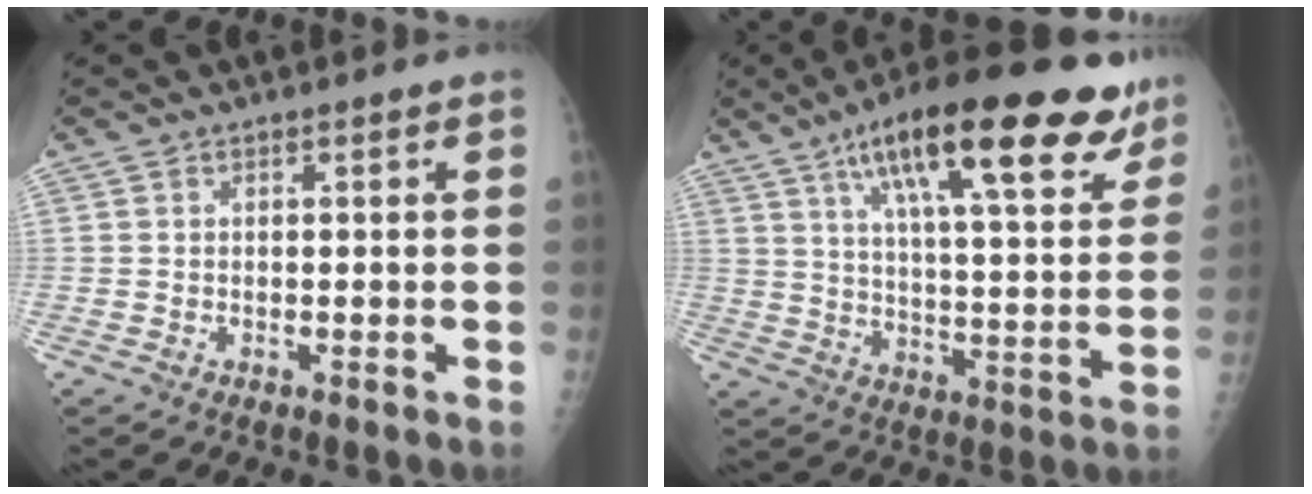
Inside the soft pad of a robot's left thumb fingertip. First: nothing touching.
{"total": 24.8, "force": [14.7, 7.0, 18.7], "torque": [-0.257, -0.031, 0.222]}